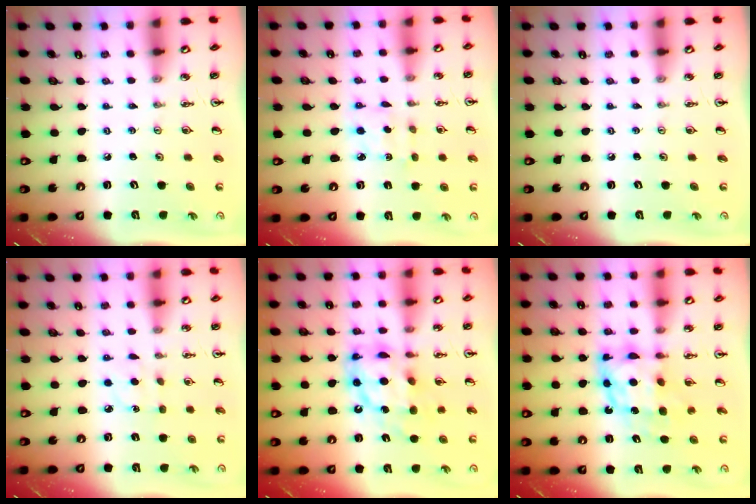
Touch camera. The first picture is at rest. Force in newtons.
{"total": 2.0, "press": 2.0, "slide": 0.2}
{"total": 0.0}
{"total": 4.5, "press": 4.4, "slide": 0.6}
{"total": 14.1, "press": 14.1, "slide": 1.2}
{"total": 9.8, "press": 9.8, "slide": 0.8}